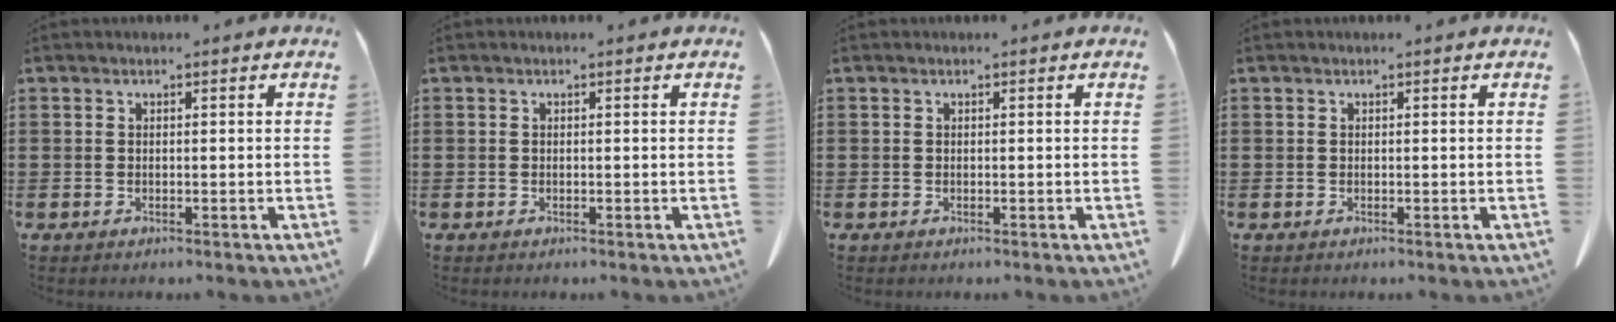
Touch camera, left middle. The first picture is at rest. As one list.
[{"total": 0.0}, {"total": 0.0}, {"total": 0.0}]